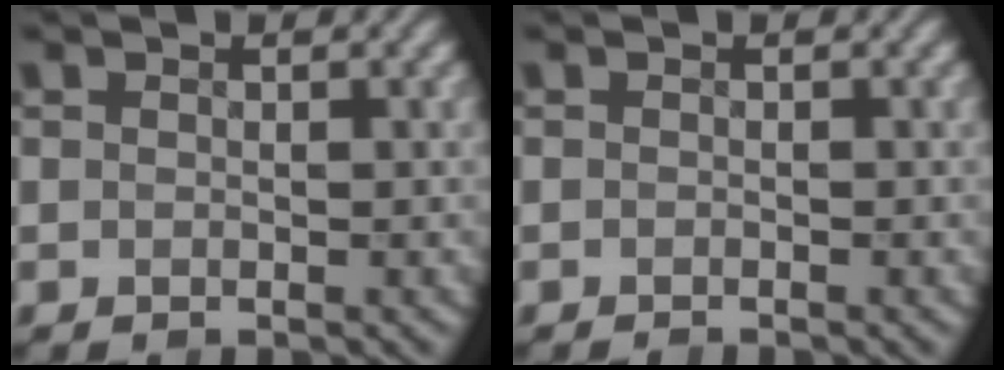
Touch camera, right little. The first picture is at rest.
{"total": 0.6, "force": [-0.6, -0.1, 0.1], "torque": [-0.003, 0.000, -0.012]}